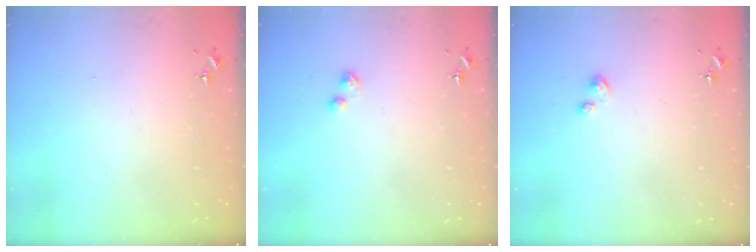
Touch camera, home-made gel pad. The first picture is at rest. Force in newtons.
{"total": 2.9, "press": 2.9, "slide": 0.5}
{"total": 3.4, "press": 3.4, "slide": 0.6}